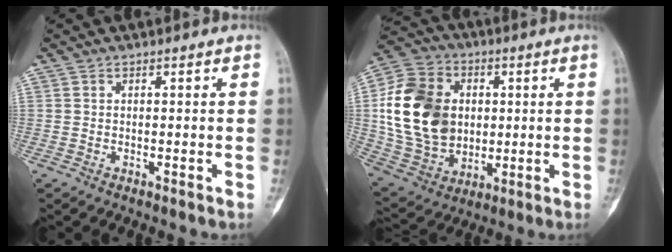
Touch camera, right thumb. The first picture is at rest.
{"total": 20.5, "force": [2.1, 15.7, 13.0], "torque": [-0.228, 0.006, 0.048]}